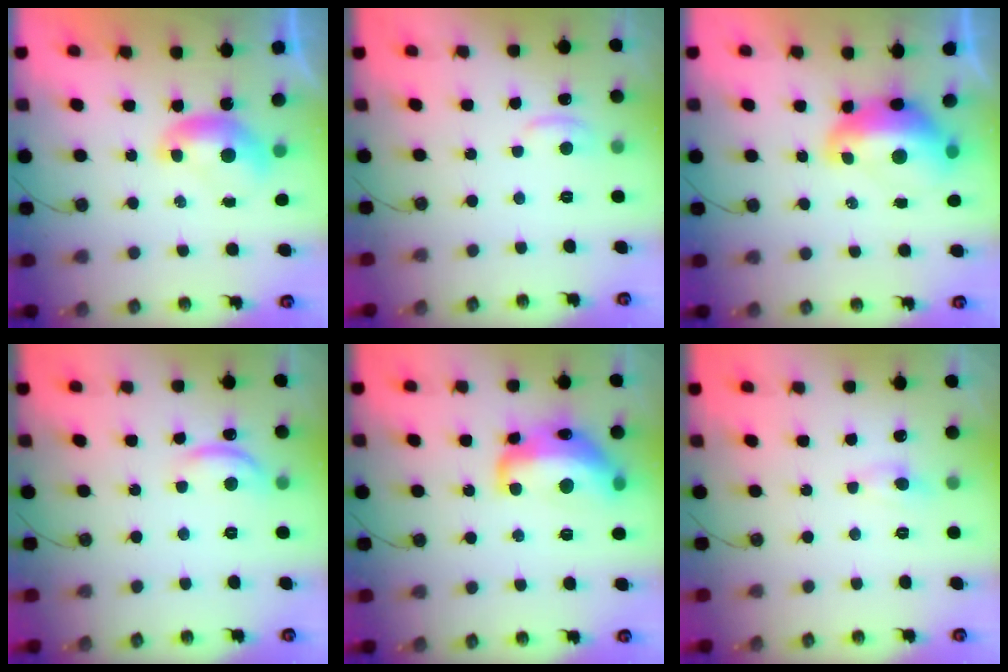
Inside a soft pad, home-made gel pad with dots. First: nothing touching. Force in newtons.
{"total": 1.5, "press": 1.2, "slide": 0.9}
{"total": 4.7, "press": 4.6, "slide": 1.3}
{"total": 3.3, "press": 3.2, "slide": 0.8}
{"total": 11.0, "press": 10.9, "slide": 0.9}
{"total": 2.4, "press": 2.3, "slide": 0.8}